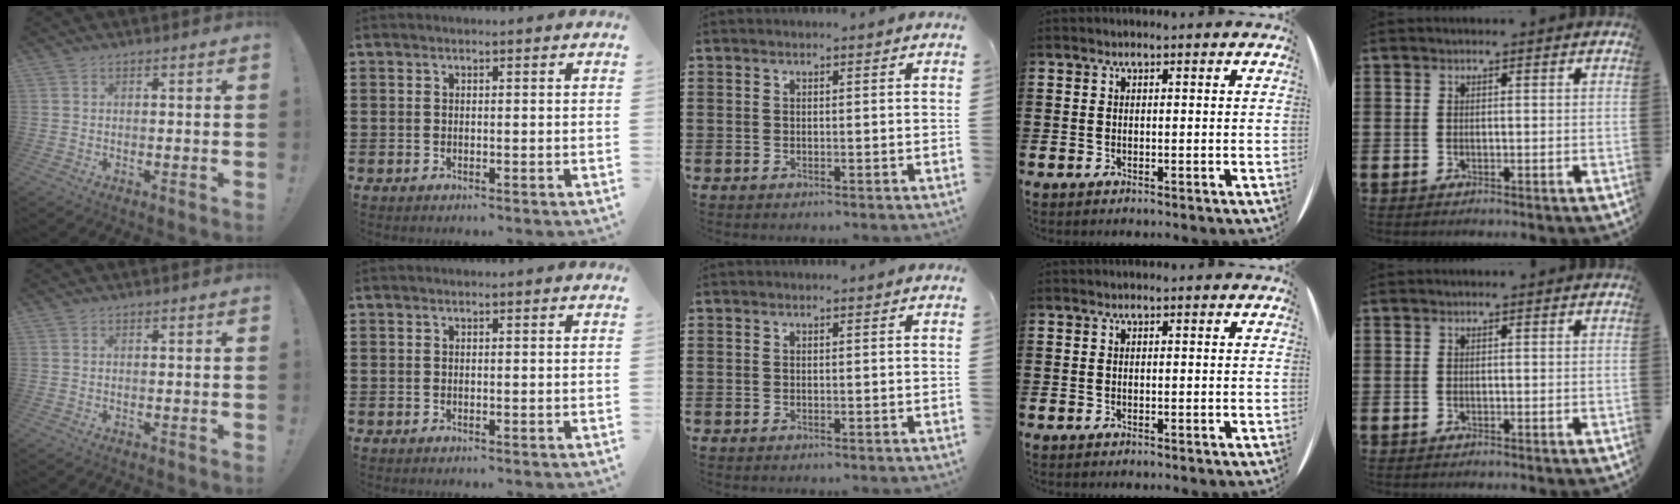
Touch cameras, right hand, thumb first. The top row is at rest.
{}